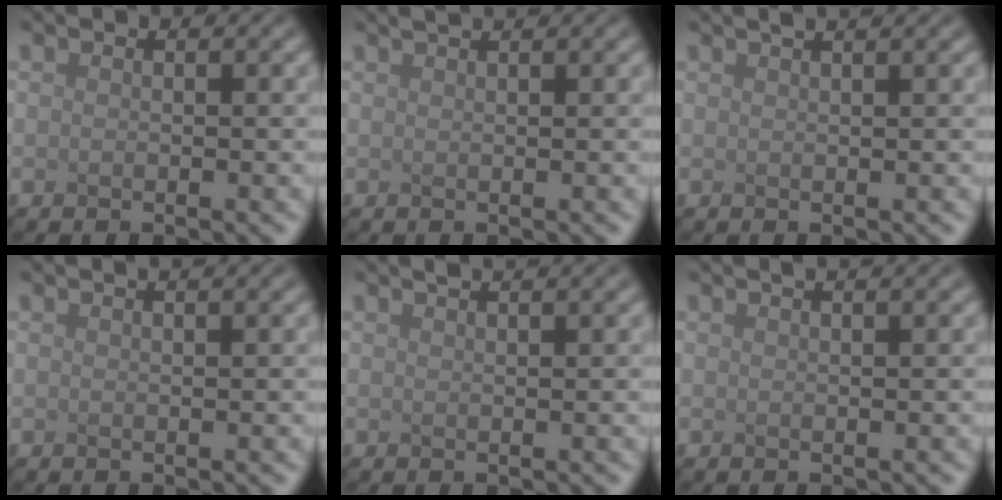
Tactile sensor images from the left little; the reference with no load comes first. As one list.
[{"total": 1.9, "force": [1.5, 0.5, 1.0], "torque": [0.000, 0.008, -0.003]}, {"total": 3.3, "force": [2.2, 1.3, 2.1], "torque": [-0.005, 0.028, -0.004]}, {"total": 2.6, "force": [1.9, 1.0, 1.5], "torque": [0.004, 0.020, -0.009]}, {"total": 3.3, "force": [2.5, 1.1, 1.9], "torque": [-0.002, 0.025, 0.000]}, {"total": 3.3, "force": [2.2, 1.3, 2.0], "torque": [0.000, 0.028, -0.007]}]